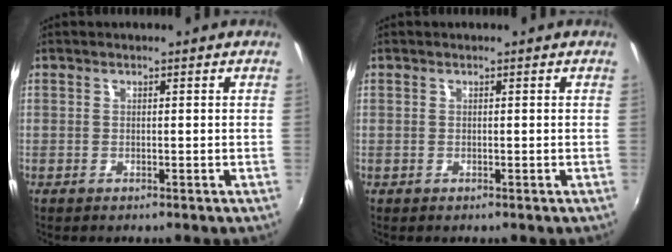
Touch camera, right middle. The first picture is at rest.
{"total": 0.0}